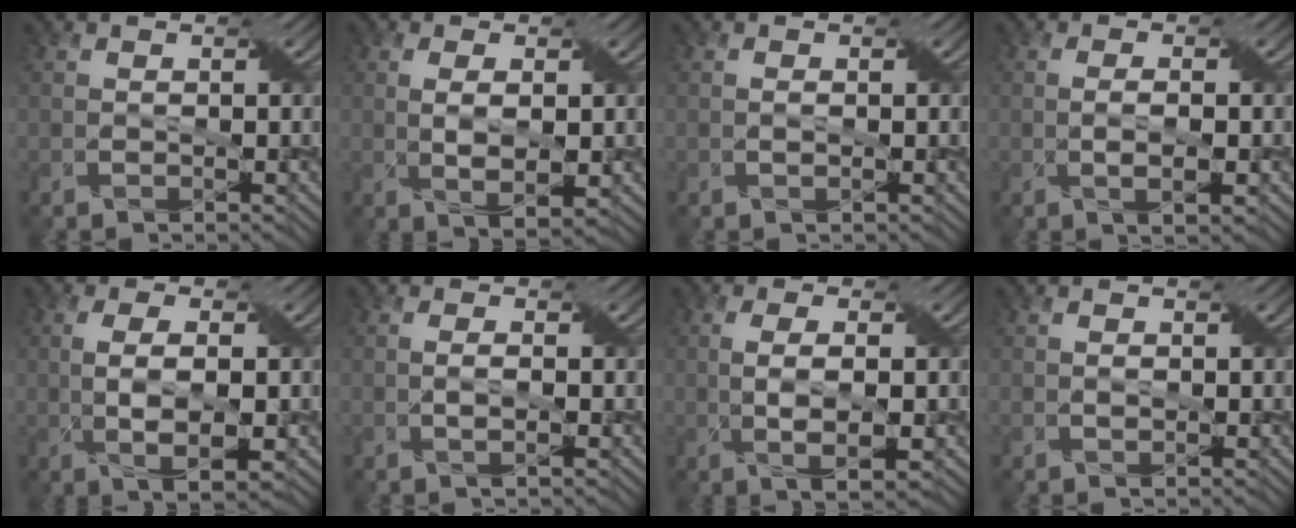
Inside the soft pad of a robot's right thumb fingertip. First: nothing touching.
{"total": 4.1, "force": [0.2, 1.6, 3.8], "torque": [-0.083, -0.002, 0.009]}
{"total": 0.6, "force": [0.0, 0.3, 0.6], "torque": [-0.013, 0.000, 0.001]}
{"total": 2.6, "force": [-0.4, 0.6, 2.5], "torque": [-0.053, 0.000, -0.003]}
{"total": 5.8, "force": [-0.7, 2.1, 5.4], "torque": [-0.109, -0.002, -0.008]}
{"total": 1.5, "force": [-0.2, 0.3, 1.5], "torque": [-0.032, 0.005, -0.004]}
{"total": 4.8, "force": [-0.5, 1.5, 4.5], "torque": [-0.095, 0.000, -0.005]}
{"total": 0.9, "force": [0.0, 0.6, 0.7], "torque": [-0.013, 0.000, 0.000]}